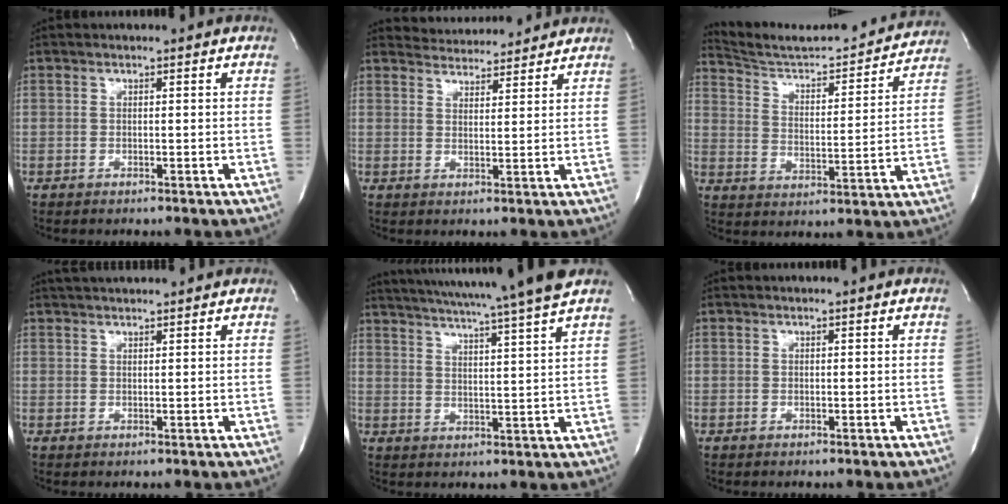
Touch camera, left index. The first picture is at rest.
{"total": 7.2, "force": [7.1, 1.1, 0.6], "torque": [-0.014, 0.015, 0.097]}
{"total": 18.5, "force": [17.8, 1.8, 4.8], "torque": [-0.072, -0.021, 0.253]}
{"total": 4.6, "force": [4.3, 0.0, 1.8], "torque": [-0.027, 0.032, 0.067]}
{"total": 17.2, "force": [15.1, -2.1, 8.1], "torque": [-0.142, -0.027, 0.207]}
{"total": 0.0}